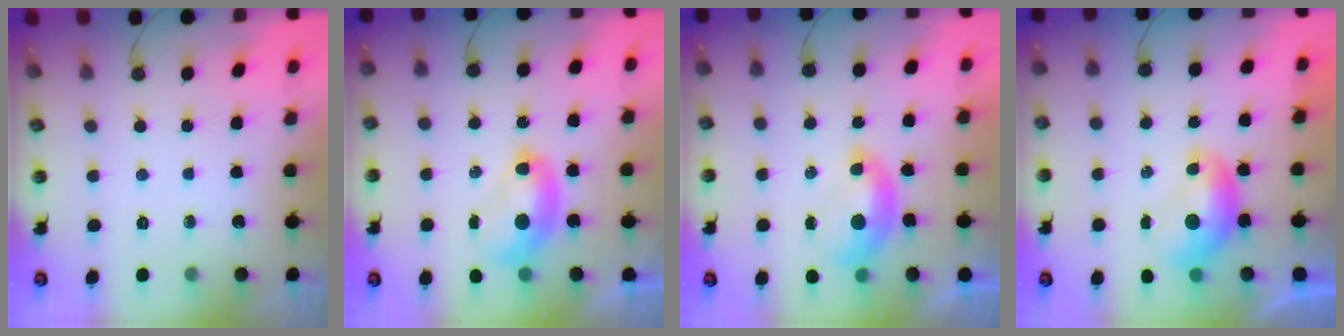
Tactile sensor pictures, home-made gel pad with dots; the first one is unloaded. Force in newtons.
{"total": 2.7, "press": 2.7, "slide": 0.1}
{"total": 1.8, "press": 1.7, "slide": 0.7}
{"total": 0.9, "press": 0.6, "slide": 0.6}